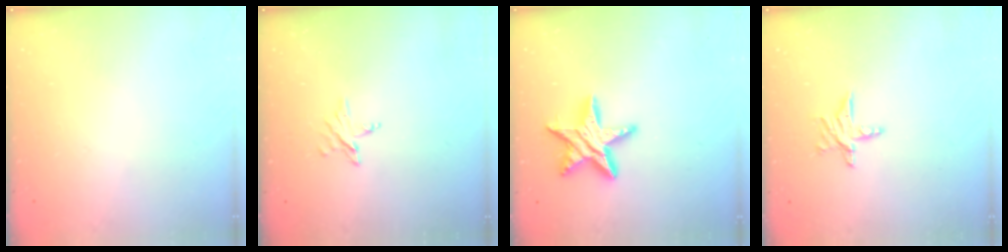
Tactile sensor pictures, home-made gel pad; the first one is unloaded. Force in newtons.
{"total": 3.8, "press": 3.8, "slide": 0.4}
{"total": 12.3, "press": 12.2, "slide": 0.7}
{"total": 7.0, "press": 7.0, "slide": 0.6}